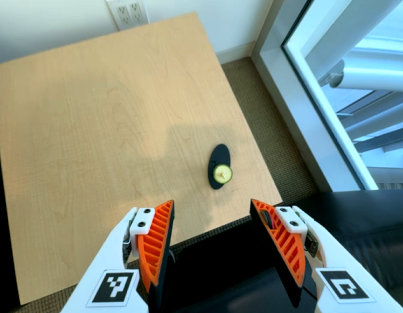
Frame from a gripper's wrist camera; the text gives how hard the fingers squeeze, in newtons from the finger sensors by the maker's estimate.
{"total": 0.0}